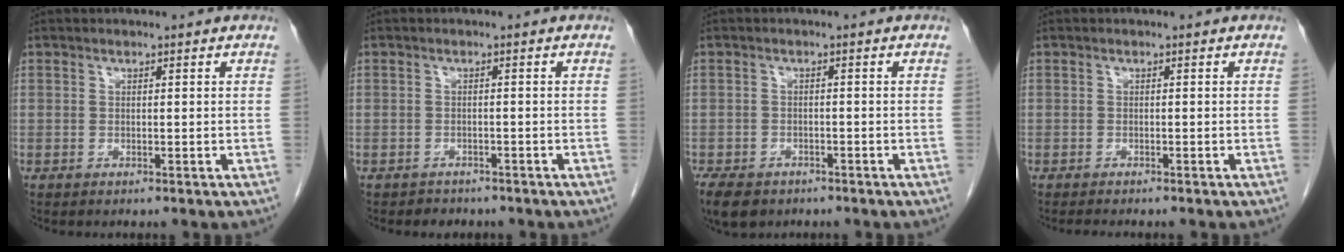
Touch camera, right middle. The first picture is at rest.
{"total": 2.3, "force": [-2.0, 1.2, 0.1], "torque": [-0.016, 0.001, -0.028]}
{"total": 8.1, "force": [-5.5, 4.8, 3.5], "torque": [-0.072, -0.008, -0.081]}
{"total": 2.9, "force": [-2.5, 0.5, 1.4], "torque": [-0.020, -0.005, -0.028]}